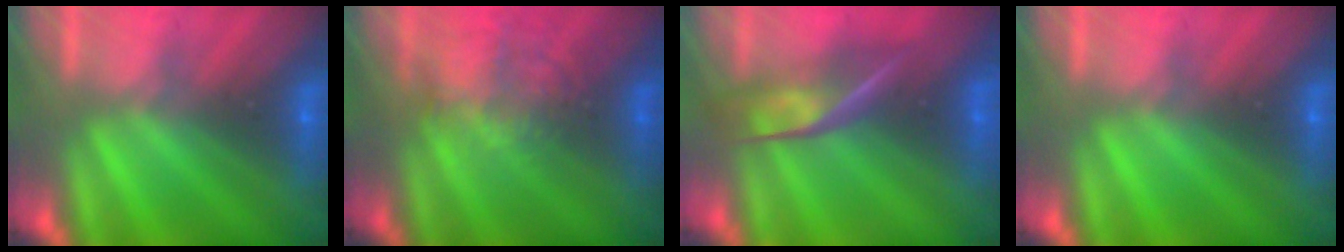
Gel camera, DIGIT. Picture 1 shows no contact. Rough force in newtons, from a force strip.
{"total": 2.1}
{"total": 2.4}
{"total": 0.0}